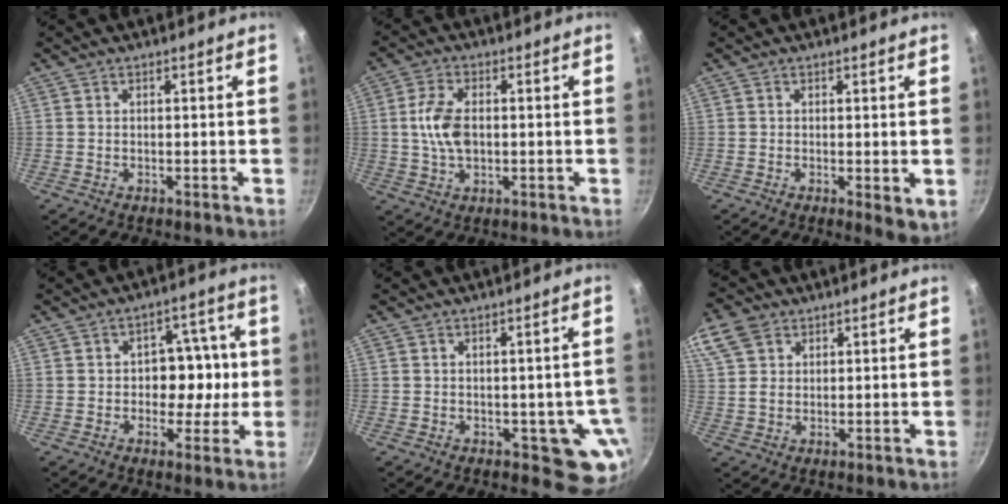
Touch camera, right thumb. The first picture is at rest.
{"total": 7.7, "force": [0.2, 4.6, 6.2], "torque": [-0.119, 0.010, 0.001]}
{"total": 3.5, "force": [-0.1, 1.5, 3.2], "torque": [-0.046, -0.012, -0.001]}
{"total": 9.2, "force": [-0.4, 7.1, 5.8], "torque": [-0.023, 0.013, -0.010]}
{"total": 7.4, "force": [-1.2, 4.5, 5.7], "torque": [-0.028, 0.003, -0.011]}
{"total": 9.5, "force": [4.7, 6.8, 4.6], "torque": [-0.090, 0.006, 0.089]}